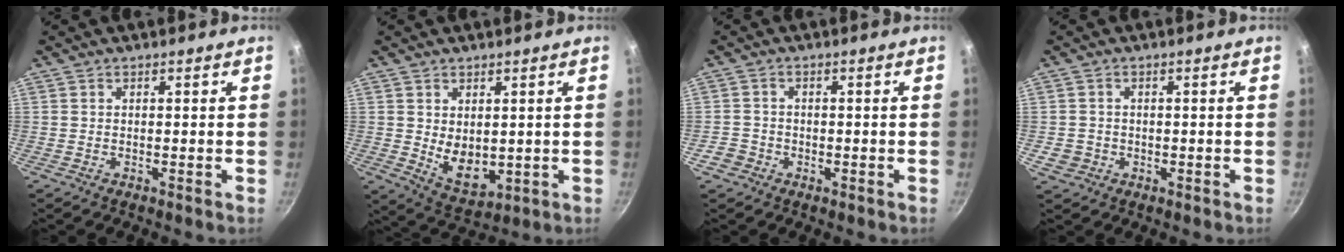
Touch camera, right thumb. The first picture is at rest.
{"total": 7.3, "force": [0.8, 4.7, 5.5], "torque": [-0.069, -0.024, 0.034]}
{"total": 2.9, "force": [-1.6, 2.4, 0.6], "torque": [0.000, 0.020, -0.025]}
{"total": 3.2, "force": [-0.8, 2.8, 1.2], "torque": [-0.016, 0.005, -0.007]}